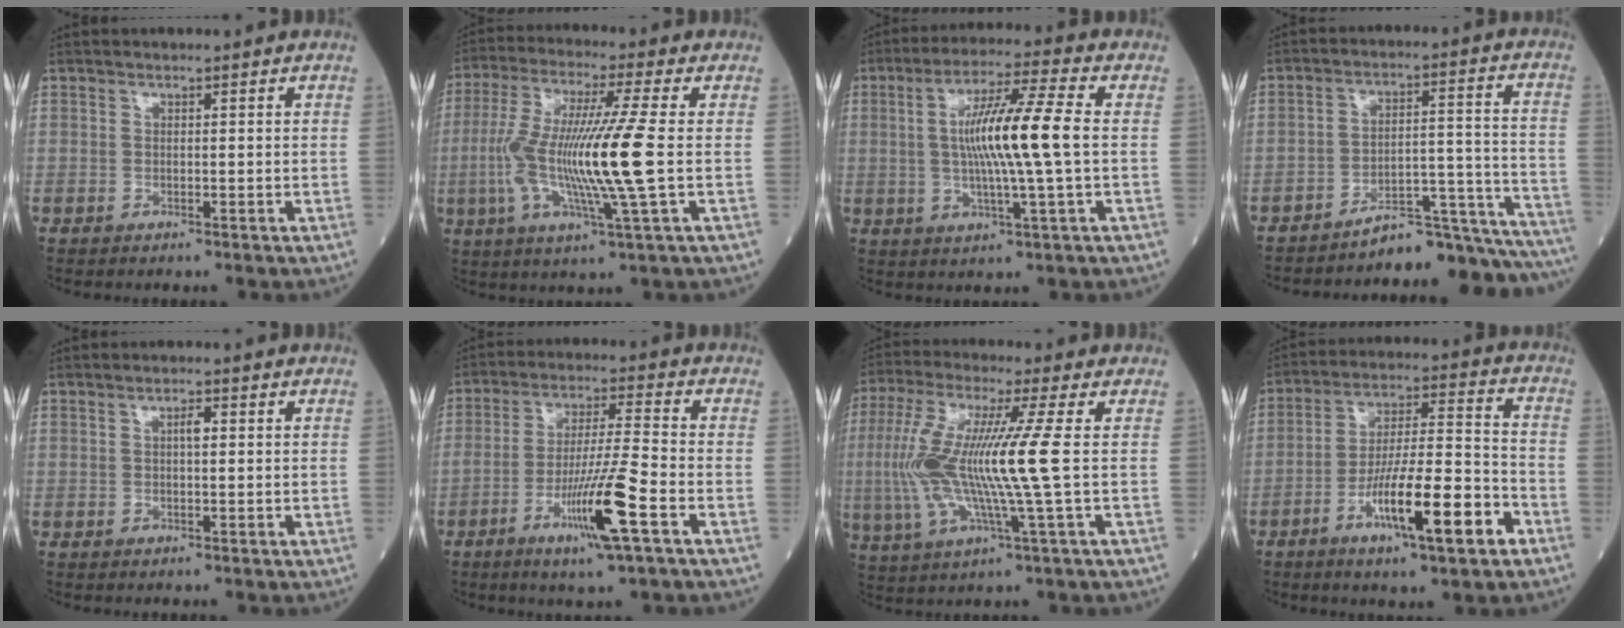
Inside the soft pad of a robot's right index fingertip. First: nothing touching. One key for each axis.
{"total": 14.2, "fx": -1.4, "fy": -0.8, "fz": 14.1, "tx": -0.284, "ty": -0.008, "tz": -0.034}
{"total": 11.8, "fx": 0.5, "fy": -0.5, "fz": 11.8, "tx": -0.217, "ty": 0.006, "tz": 0.006}
{"total": 16.1, "fx": -15.8, "fy": 0.6, "fz": 3.4, "tx": -0.006, "ty": 0.053, "tz": -0.213}
{"total": 1.5, "fx": 0.3, "fy": 0.4, "fz": 1.4, "tx": -0.025, "ty": 0.004, "tz": 0.003}
{"total": 11.0, "fx": -4.9, "fy": -0.5, "fz": 9.9, "tx": -0.184, "ty": -0.014, "tz": -0.091}
{"total": 13.9, "fx": 0.0, "fy": -0.4, "fz": 13.9, "tx": -0.300, "ty": -0.004, "tz": -0.009}
{"total": 14.4, "fx": -6.8, "fy": 1.5, "fz": 12.6, "tx": -0.220, "ty": -0.003, "tz": -0.114}